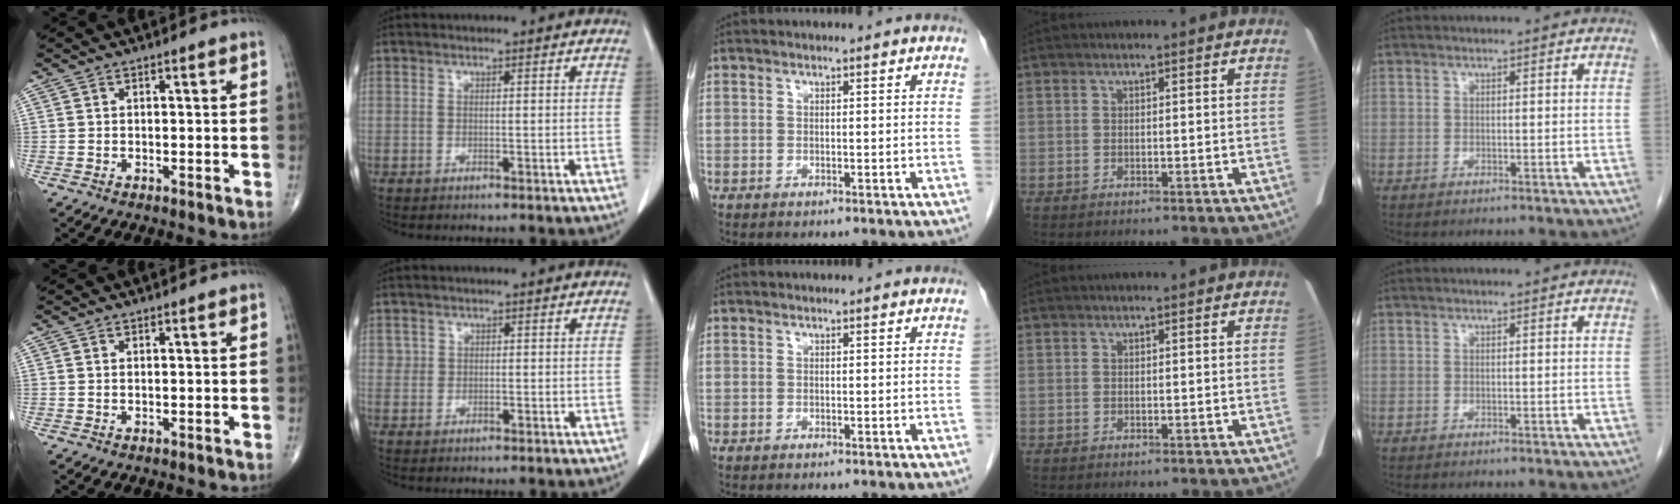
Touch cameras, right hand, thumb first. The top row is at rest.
{"index": {"total": 1.0, "force": [0.4, 0.9, 0.0], "torque": [0.010, 0.004, 0.004]}}